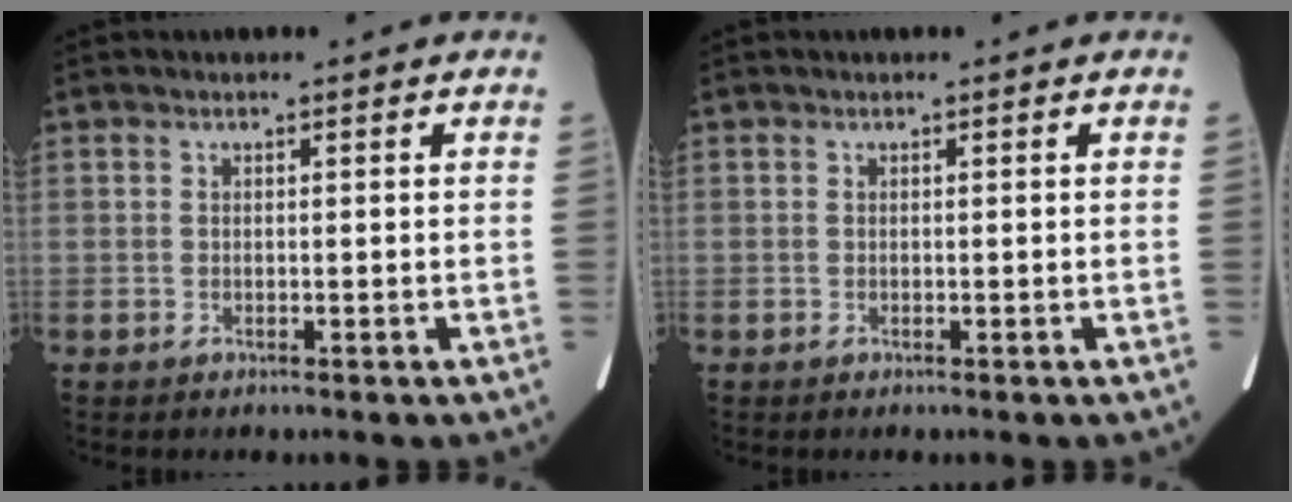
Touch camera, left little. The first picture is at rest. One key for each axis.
{"total": 0.0}